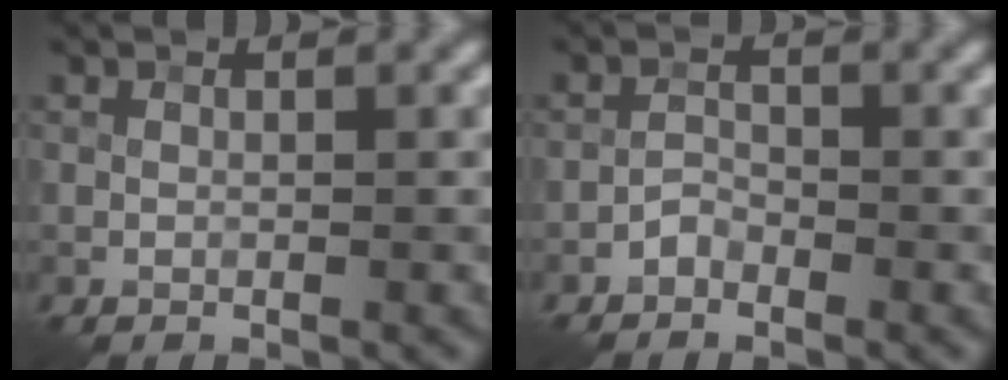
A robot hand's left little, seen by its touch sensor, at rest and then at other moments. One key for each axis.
{"total": 1.2, "fx": -1.0, "fy": 0.6, "fz": 0.3, "tx": -0.002, "ty": 0.006, "tz": -0.021}